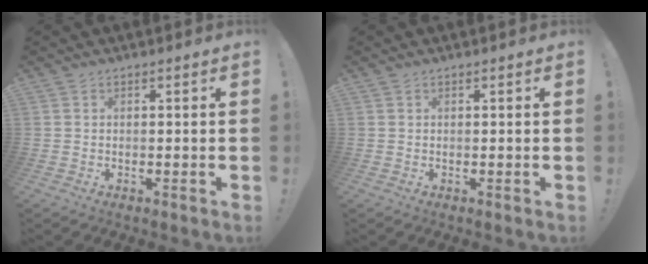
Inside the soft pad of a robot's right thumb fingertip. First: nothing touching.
{"total": 0.0}